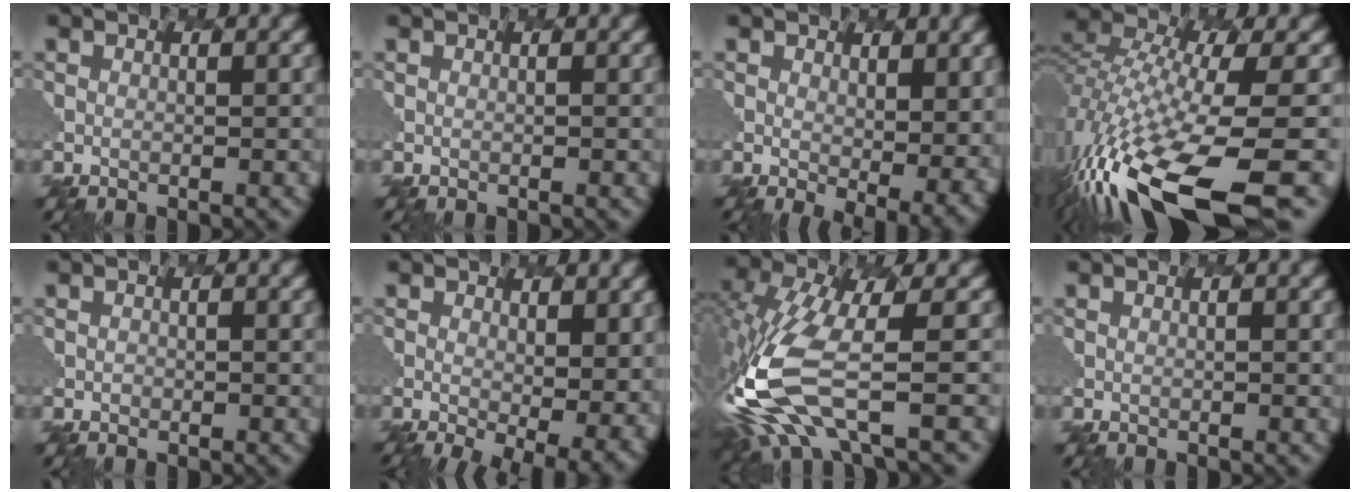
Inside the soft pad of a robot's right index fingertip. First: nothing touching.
{"total": 0.0}
{"total": 4.3, "force": [0.0, 1.7, 4.0], "torque": [-0.067, -0.016, 0.008]}
{"total": 15.1, "force": [-8.1, 4.9, 11.8], "torque": [-0.296, -0.017, -0.132]}
{"total": 0.7, "force": [-0.3, 0.0, -0.6], "torque": [-0.002, 0.002, -0.006]}
{"total": 6.3, "force": [-1.2, 2.4, 5.7], "torque": [-0.068, -0.015, -0.004]}
{"total": 10.8, "force": [-3.5, 3.9, 9.4], "torque": [-0.246, -0.018, -0.062]}
{"total": 0.0}